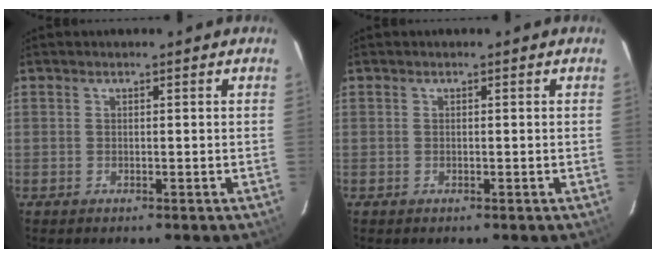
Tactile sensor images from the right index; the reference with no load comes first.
{"total": 0.0}